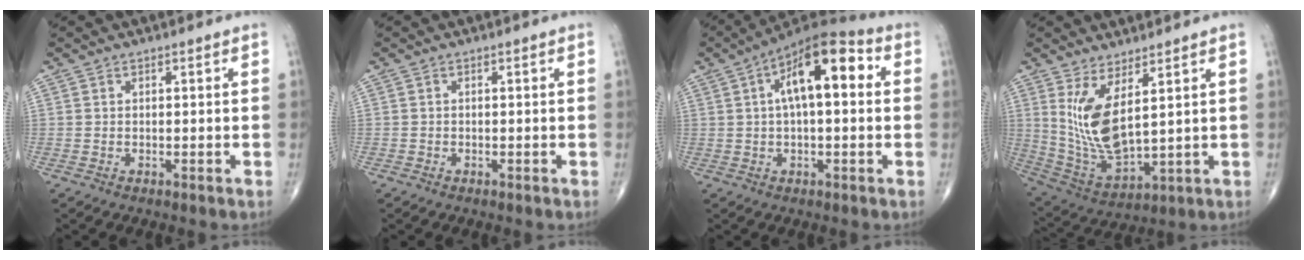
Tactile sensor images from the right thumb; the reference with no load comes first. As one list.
[{"total": 0.0}, {"total": 14.7, "force": [3.3, 6.2, 13.0], "torque": [-0.192, 0.033, 0.042]}, {"total": 11.7, "force": [4.0, 4.3, 10.1], "torque": [-0.204, -0.041, 0.097]}]